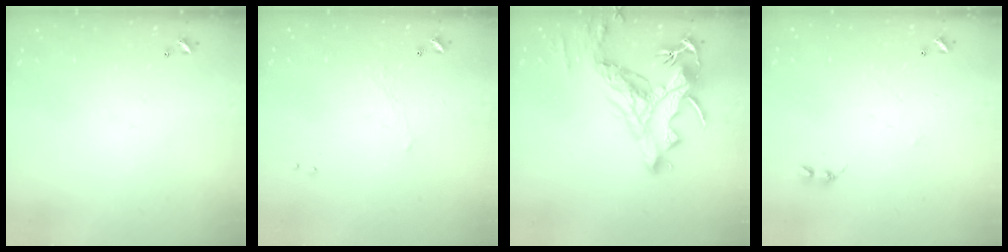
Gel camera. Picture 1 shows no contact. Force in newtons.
{"total": 0.6, "press": 0.2, "slide": 0.5}
{"total": 11.2, "press": 11.0, "slide": 2.4}
{"total": 2.5, "press": 2.4, "slide": 0.4}